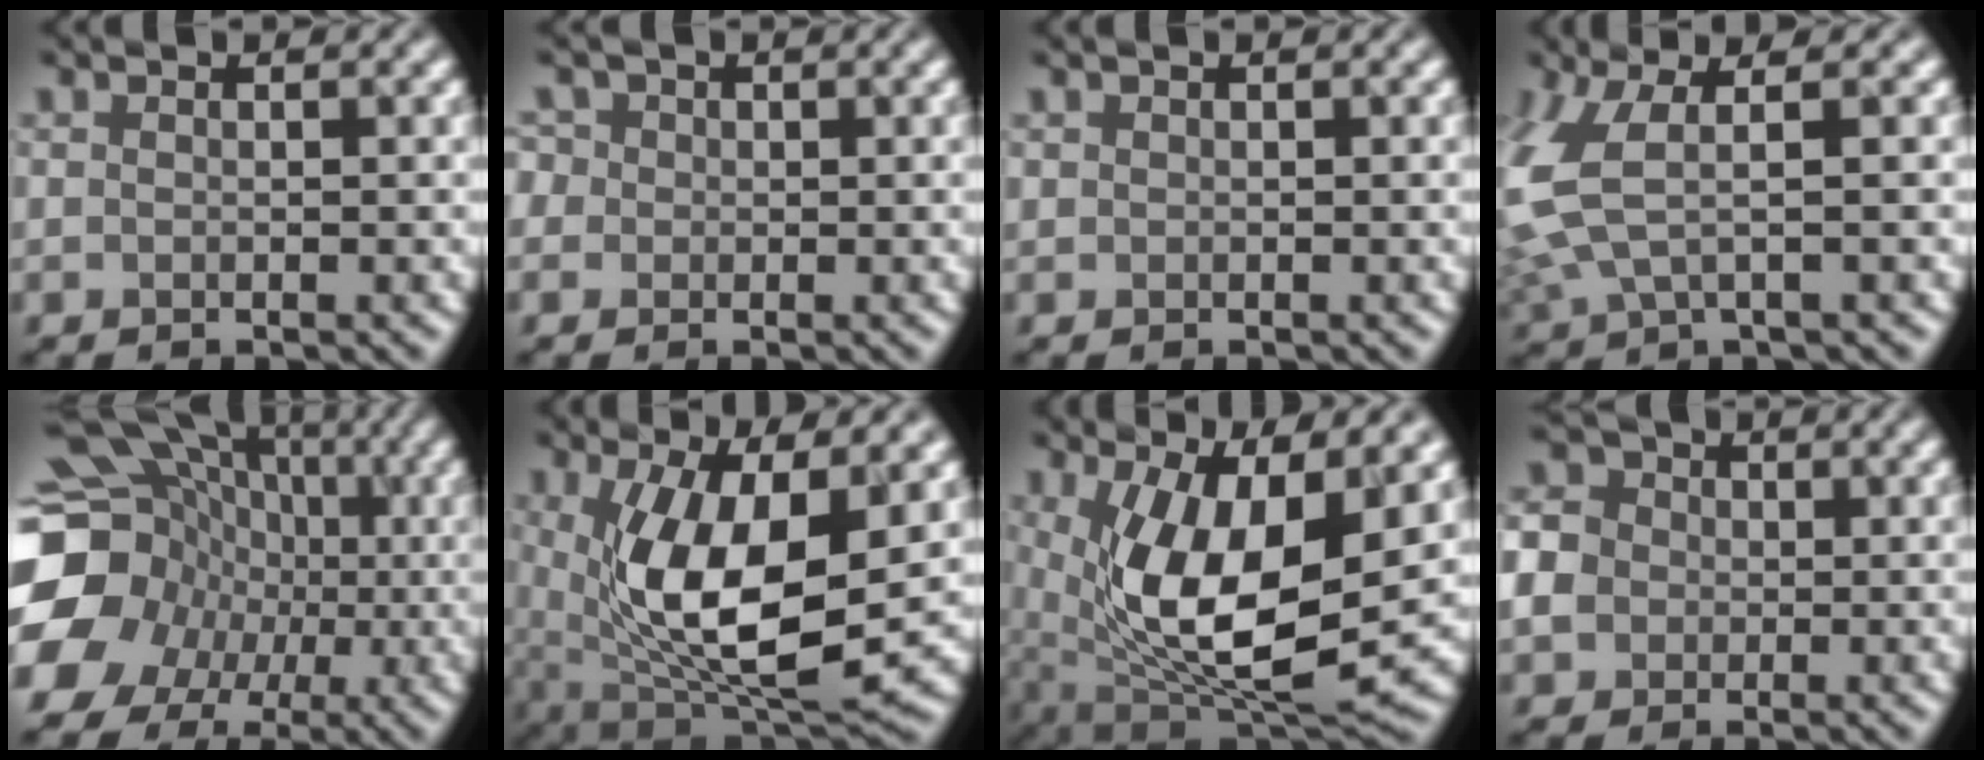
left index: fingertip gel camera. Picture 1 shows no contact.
{"total": 1.1, "force": [-0.1, 1.1, -0.2], "torque": [-0.001, 0.016, 0.003]}
{"total": 0.9, "force": [-0.2, -0.4, -0.7], "torque": [0.004, -0.002, 0.014]}
{"total": 4.8, "force": [-0.3, 1.6, 4.5], "torque": [-0.140, -0.001, 0.015]}
{"total": 16.0, "force": [-2.7, 14.2, 6.8], "torque": [-0.138, 0.002, -0.061]}
{"total": 10.2, "force": [0.1, 4.4, 9.1], "torque": [-0.172, -0.024, 0.030]}
{"total": 11.2, "force": [0.2, 5.0, 10.0], "torque": [-0.181, -0.029, 0.031]}
{"total": 4.0, "force": [-0.9, 3.6, 1.3], "torque": [-0.044, 0.017, -0.005]}